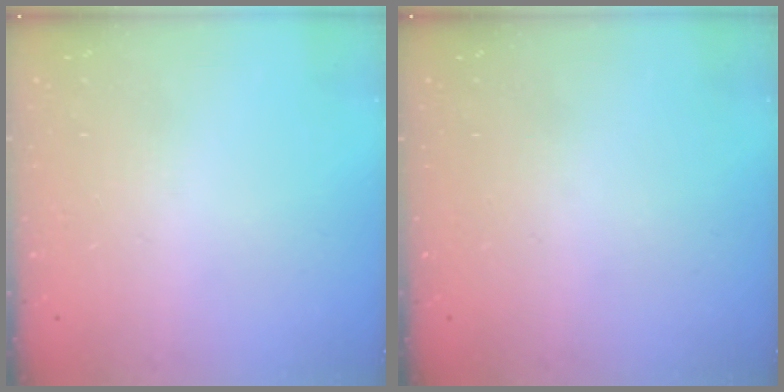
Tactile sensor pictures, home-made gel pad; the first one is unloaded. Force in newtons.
{"total": 0.0}